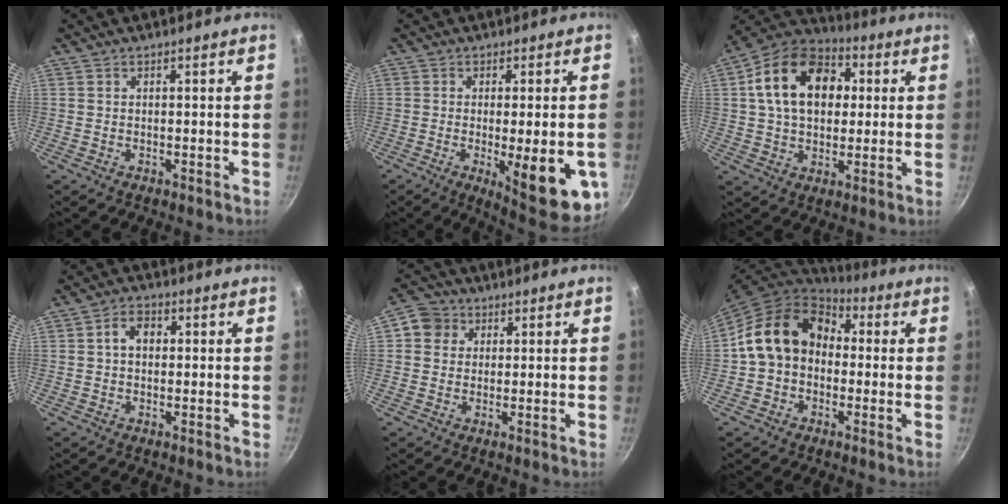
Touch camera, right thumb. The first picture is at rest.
{"total": 14.9, "force": [-3.8, 4.1, 13.8], "torque": [-0.161, -0.007, -0.040]}
{"total": 18.7, "force": [3.8, 13.2, 12.7], "torque": [-0.186, 0.023, 0.048]}
{"total": 4.7, "force": [0.6, 3.5, 3.1], "torque": [-0.034, 0.013, 0.001]}
{"total": 5.5, "force": [1.5, 5.0, 1.9], "torque": [0.004, 0.006, 0.012]}
{"total": 15.0, "force": [1.0, 11.8, 9.1], "torque": [-0.126, 0.043, 0.001]}